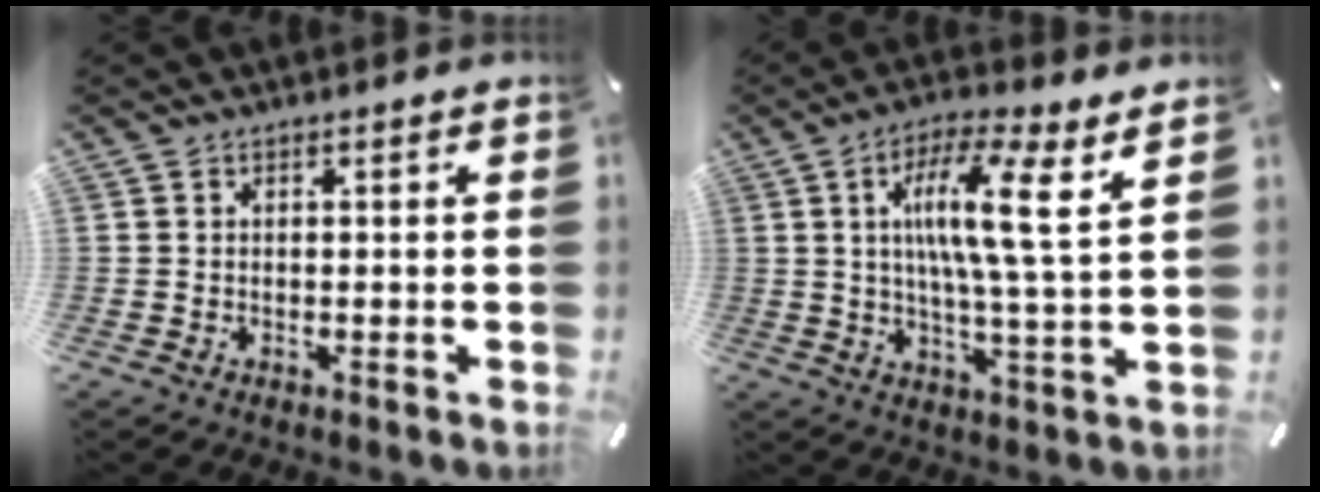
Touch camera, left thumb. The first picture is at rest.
{"total": 13.4, "force": [4.0, 1.6, 12.7], "torque": [-0.234, -0.006, 0.058]}